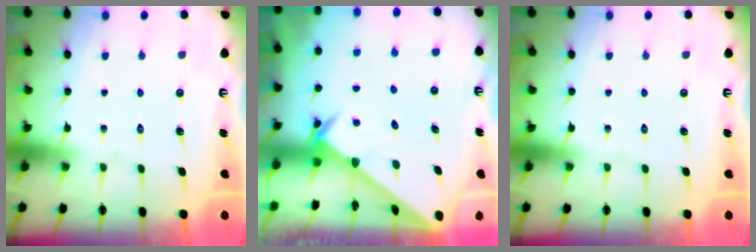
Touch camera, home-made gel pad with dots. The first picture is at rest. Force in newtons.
{"total": 2.2, "press": 2.2, "slide": 0.2}
{"total": 0.0}